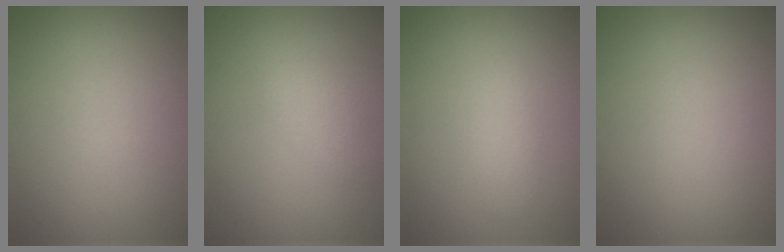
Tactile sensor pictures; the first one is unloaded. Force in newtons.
{"total": 2.0, "press": 2.0, "slide": 0.1}
{"total": 1.5, "press": 1.5, "slide": 0.1}
{"total": 0.0}